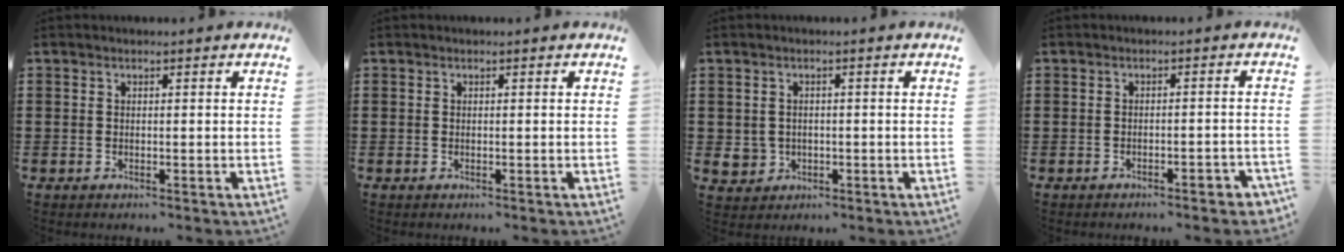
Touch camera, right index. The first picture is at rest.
{"total": 0.0}
{"total": 2.2, "force": [-0.1, 2.1, 0.6], "torque": [-0.023, 0.006, -0.004]}
{"total": 1.9, "force": [-1.7, 0.3, 0.8], "torque": [-0.017, 0.001, -0.033]}